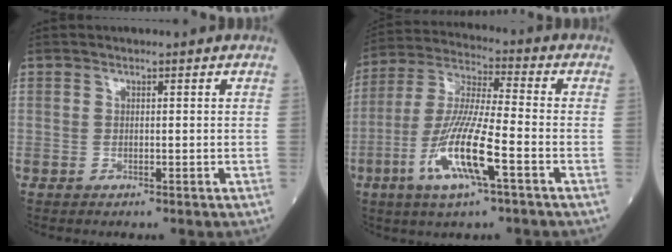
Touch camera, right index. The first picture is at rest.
{"total": 13.7, "force": [-5.1, 1.3, 12.6], "torque": [-0.260, -0.010, -0.099]}